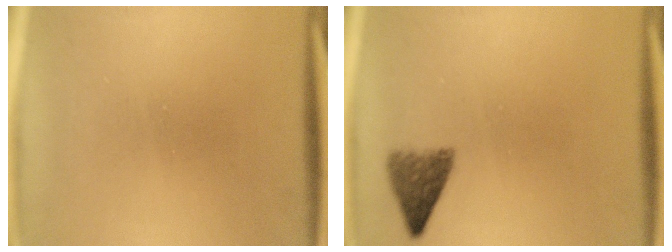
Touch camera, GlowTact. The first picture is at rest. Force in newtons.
{"total": 3.5}